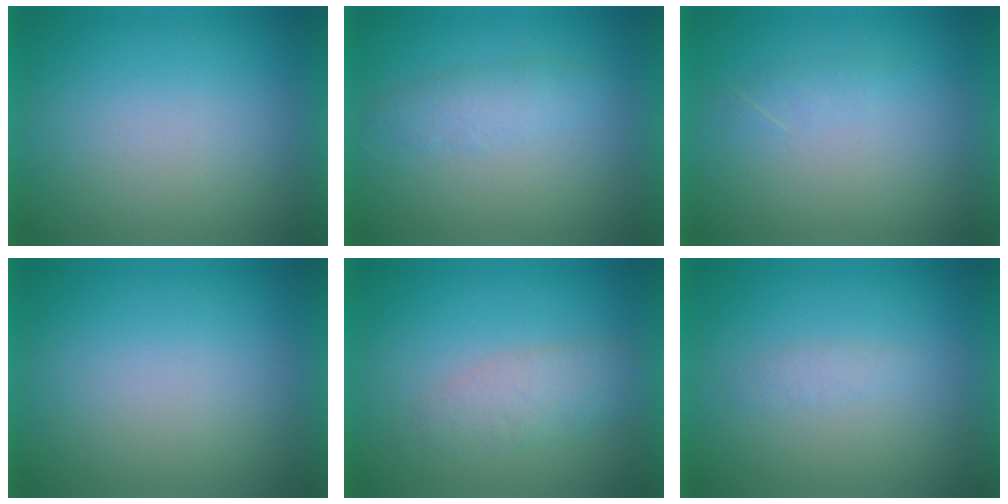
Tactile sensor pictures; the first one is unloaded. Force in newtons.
{"total": 2.5}
{"total": 1.3}
{"total": 0.0}
{"total": 2.9}
{"total": 1.4}